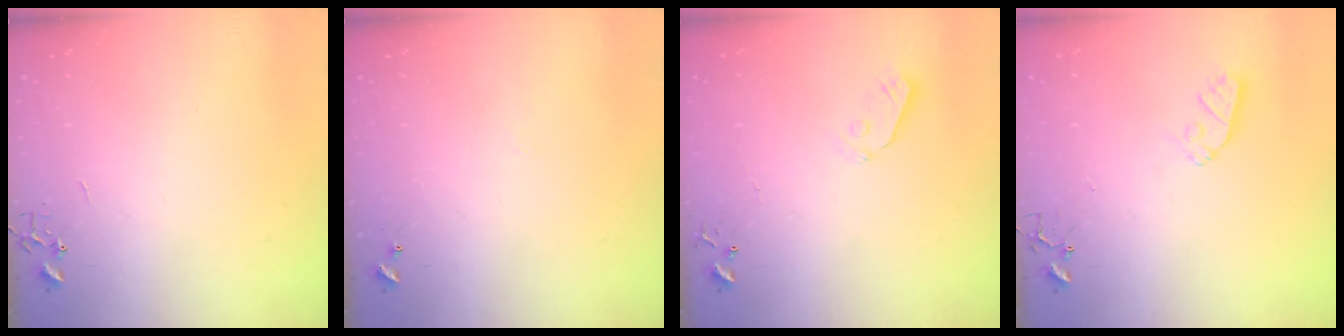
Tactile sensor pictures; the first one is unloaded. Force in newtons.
{"total": 4.5, "press": 4.4, "slide": 0.4}
{"total": 5.5, "press": 5.4, "slide": 0.6}
{"total": 7.3, "press": 7.2, "slide": 0.5}